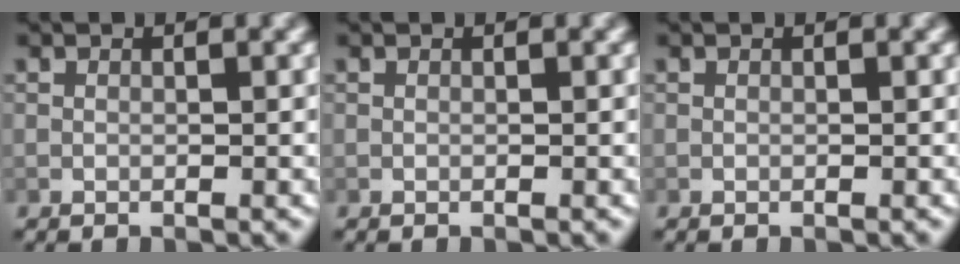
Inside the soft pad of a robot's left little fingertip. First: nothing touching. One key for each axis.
{"total": 0.0}
{"total": 0.0}